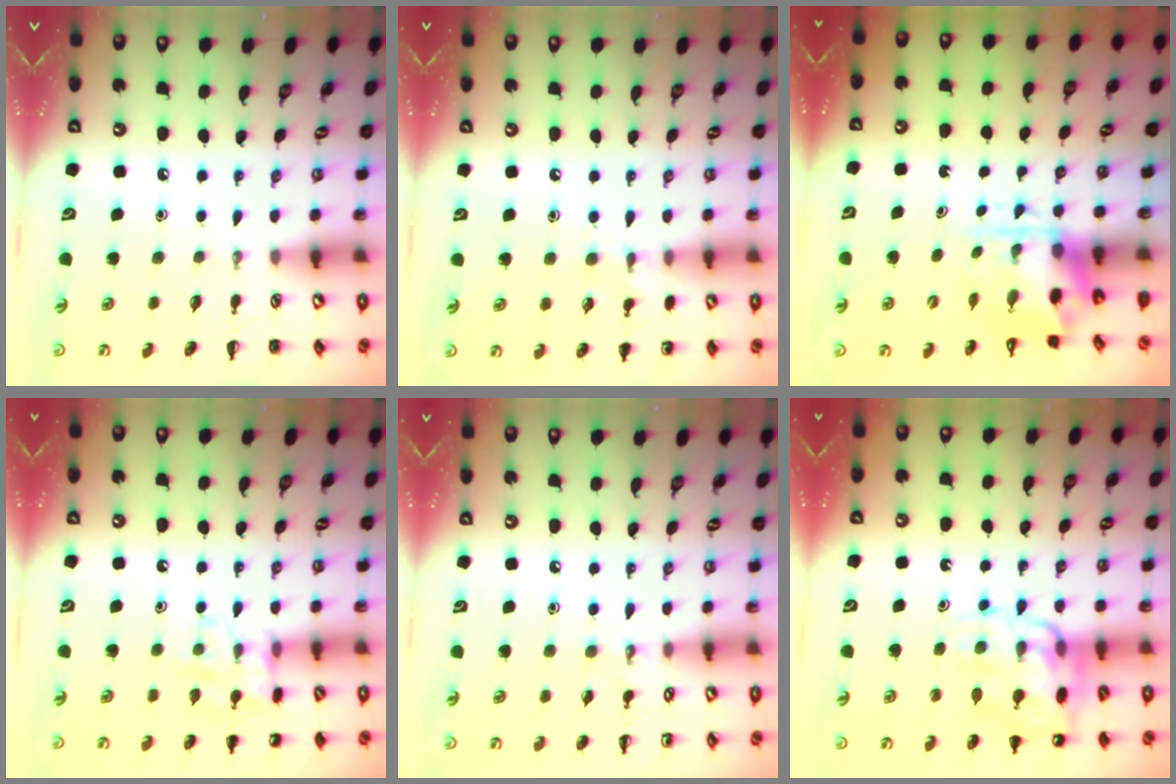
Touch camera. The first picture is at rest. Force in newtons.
{"total": 6.2, "press": 6.0, "slide": 1.8}
{"total": 3.8, "press": 3.7, "slide": 0.9}
{"total": 11.6, "press": 11.5, "slide": 0.7}
{"total": 5.5, "press": 5.3, "slide": 1.5}
{"total": 14.0, "press": 13.7, "slide": 2.7}